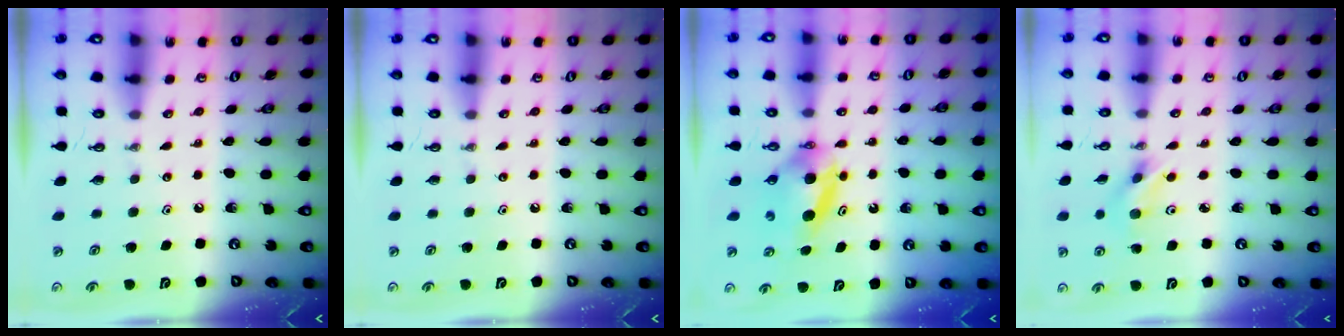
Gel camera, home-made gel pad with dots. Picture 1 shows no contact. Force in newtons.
{"total": 0.0}
{"total": 6.5, "press": 6.3, "slide": 1.9}
{"total": 5.5, "press": 3.8, "slide": 4.0}